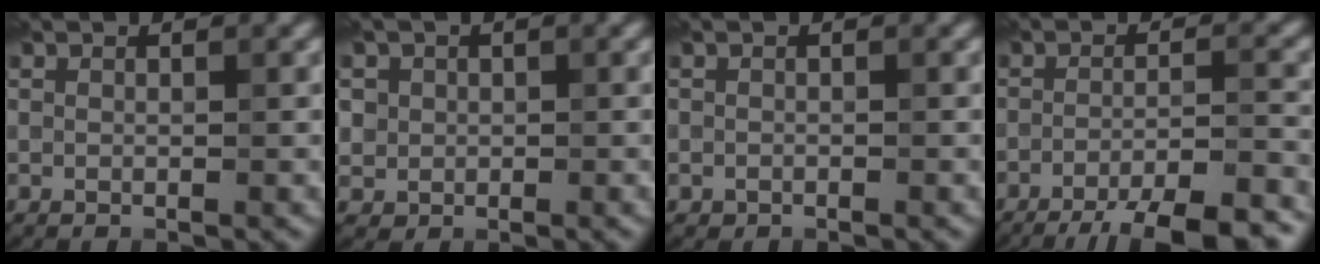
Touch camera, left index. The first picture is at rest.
{"total": 2.7, "force": [0.6, 2.6, 0.5], "torque": [-0.003, 0.007, 0.014]}
{"total": 0.5, "force": [-0.3, 0.4, 0.0], "torque": [0.004, -0.004, -0.006]}
{"total": 9.7, "force": [-7.6, 2.0, 5.7], "torque": [-0.077, -0.009, -0.103]}